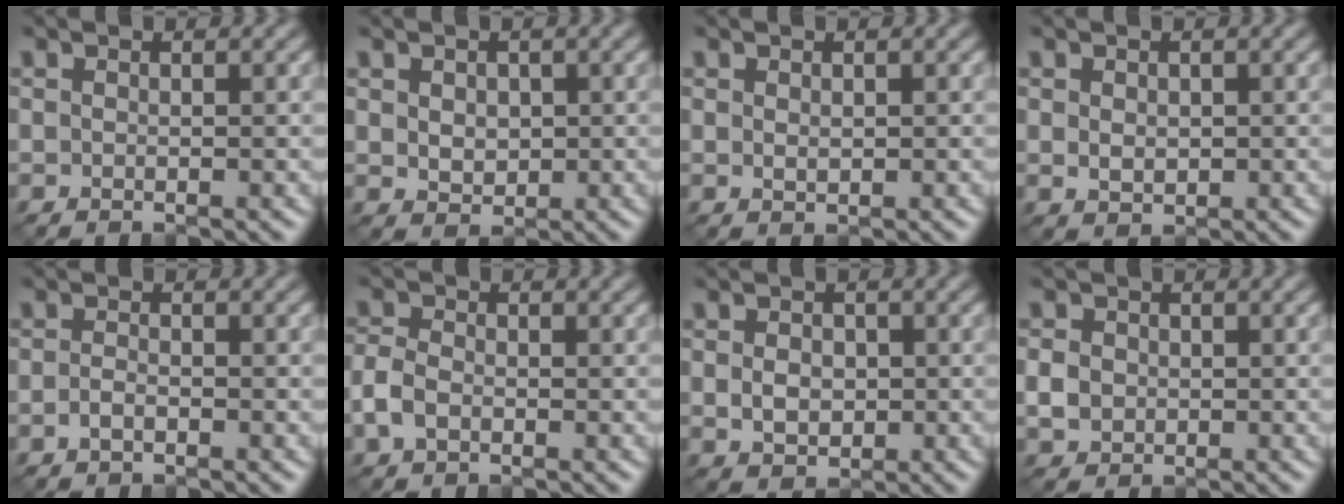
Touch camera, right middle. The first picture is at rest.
{"total": 2.1, "force": [0.4, 1.7, 1.2], "torque": [-0.023, -0.003, 0.011]}
{"total": 0.8, "force": [0.3, 0.5, 0.5], "torque": [-0.009, -0.002, 0.007]}
{"total": 1.6, "force": [0.2, 1.3, 1.0], "torque": [-0.018, -0.003, 0.006]}
{"total": 1.1, "force": [-0.6, 0.5, 0.8], "torque": [-0.018, 0.000, -0.014]}
{"total": 2.6, "force": [-1.0, 1.8, 1.7], "torque": [-0.036, 0.002, -0.027]}
{"total": 2.6, "force": [-0.1, 2.0, 1.6], "torque": [-0.030, -0.003, -0.003]}
{"total": 2.3, "force": [-0.1, 2.0, 1.0], "torque": [-0.021, -0.002, -0.004]}